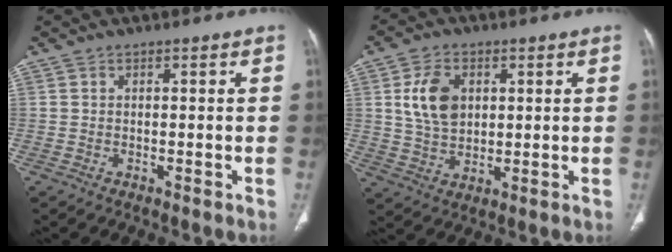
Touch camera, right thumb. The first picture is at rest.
{"total": 9.1, "force": [2.3, 6.2, 6.2], "torque": [-0.102, -0.008, 0.047]}